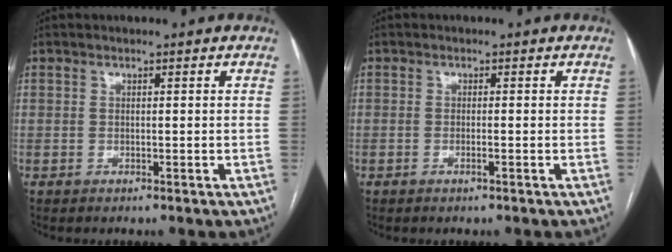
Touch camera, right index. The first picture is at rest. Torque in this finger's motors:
{"motor_torque": [-0.37, 0.30, 0.08, -0.01]}